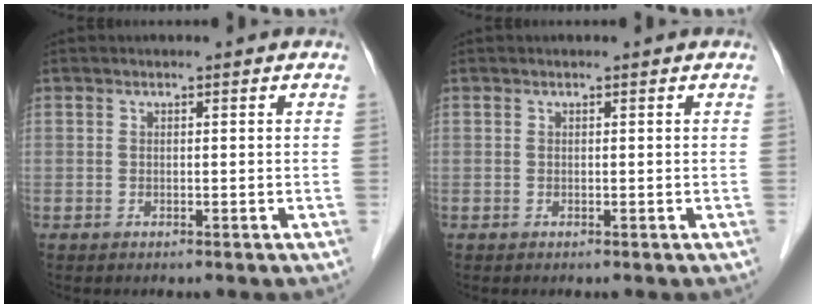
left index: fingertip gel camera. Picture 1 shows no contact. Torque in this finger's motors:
{"motor_torque": [0.01, 0.00, 0.00, -0.01]}